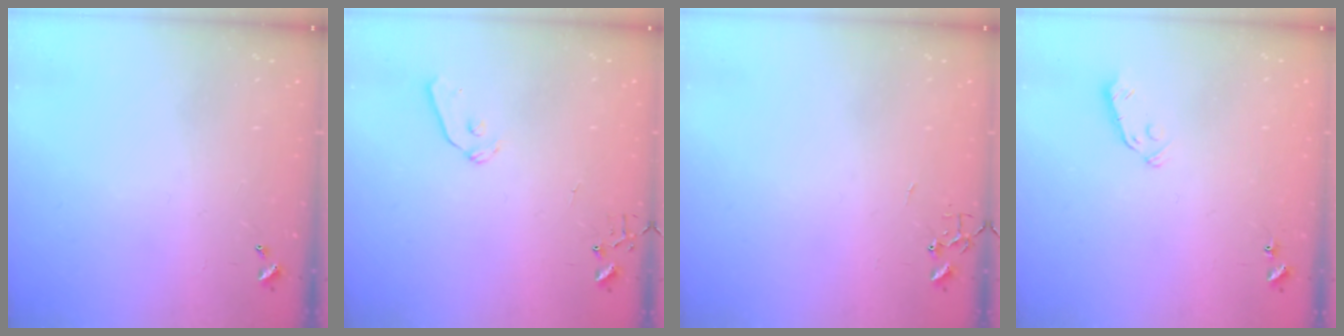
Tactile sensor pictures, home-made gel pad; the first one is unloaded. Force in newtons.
{"total": 8.7, "press": 8.7, "slide": 0.9}
{"total": 0.0}
{"total": 3.6, "press": 3.4, "slide": 0.9}